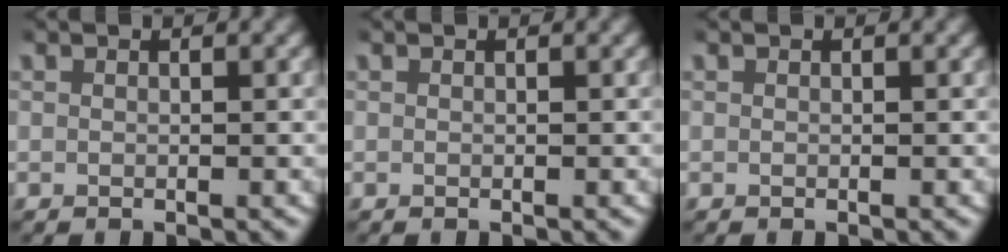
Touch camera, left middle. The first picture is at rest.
{"total": 0.0}
{"total": 0.0}